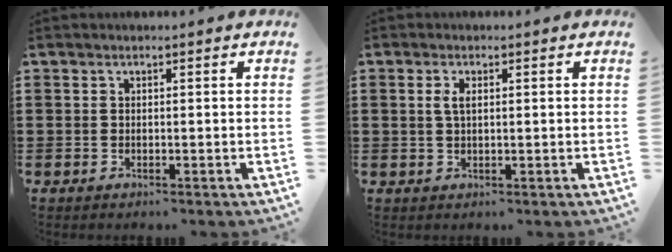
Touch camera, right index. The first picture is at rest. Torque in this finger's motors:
{"motor_torque": [0.37, -0.33, 0.11, 0.07]}